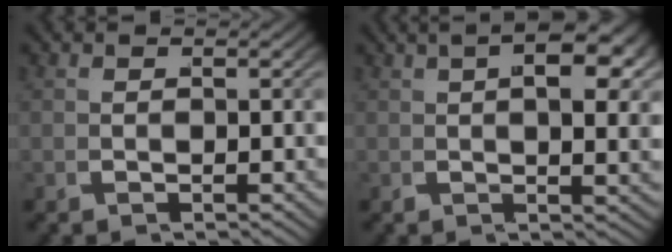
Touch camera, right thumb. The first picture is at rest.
{"total": 7.0, "force": [2.4, 3.0, 5.9], "torque": [-0.066, 0.017, 0.030]}